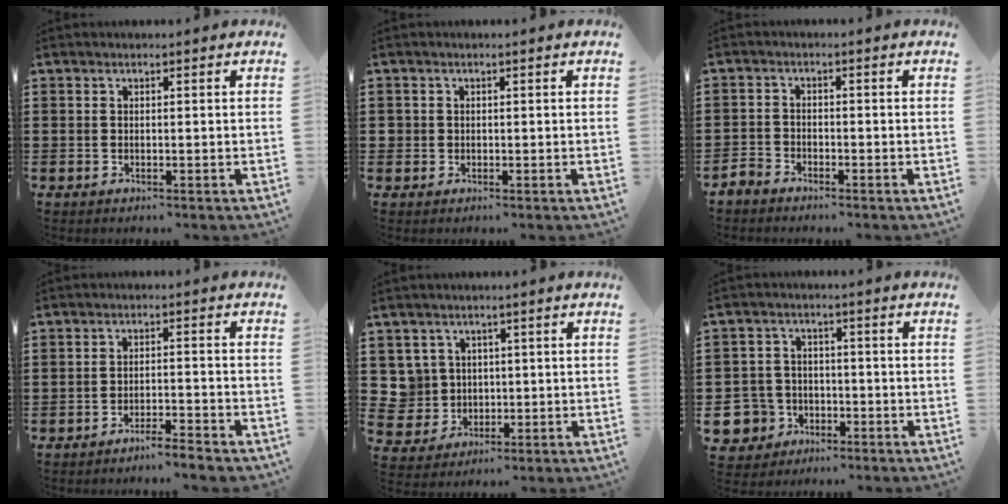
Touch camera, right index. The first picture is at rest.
{"total": 0.9, "force": [0.0, 0.9, 0.2], "torque": [-0.006, 0.003, -0.002]}
{"total": 2.3, "force": [-2.2, 0.6, 0.1], "torque": [-0.016, -0.002, -0.051]}
{"total": 3.2, "force": [-3.1, -0.5, 0.6], "torque": [-0.013, -0.003, -0.065]}
{"total": 4.6, "force": [0.9, 4.5, 0.5], "torque": [-0.042, 0.010, 0.016]}
{"total": 6.4, "force": [-2.9, 5.4, 1.9], "torque": [-0.087, 0.004, -0.062]}